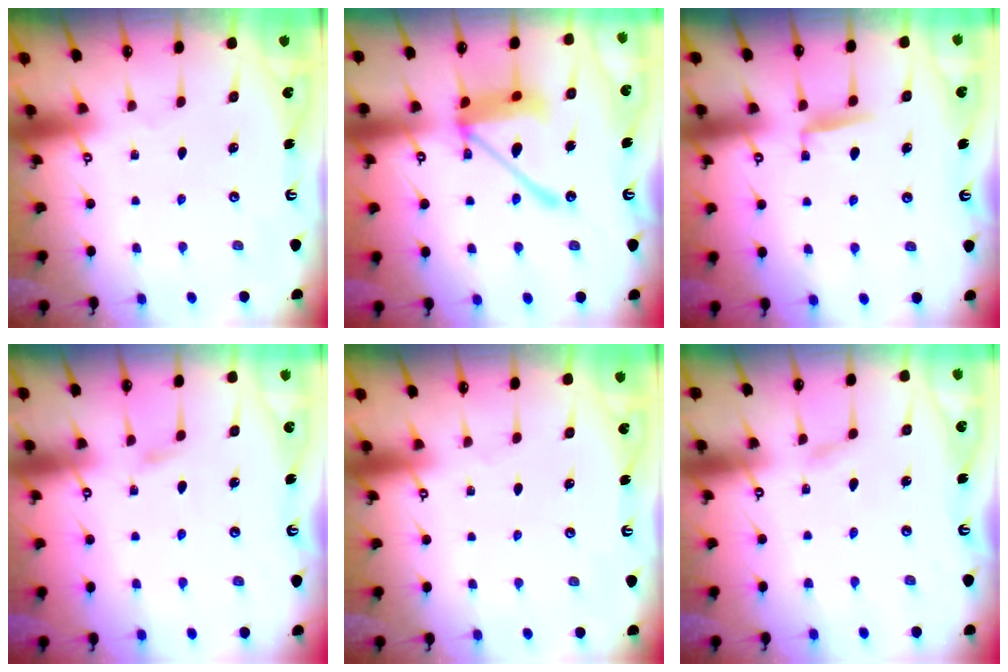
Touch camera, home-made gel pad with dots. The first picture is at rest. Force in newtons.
{"total": 15.7, "press": 15.7, "slide": 1.2}
{"total": 5.6, "press": 5.5, "slide": 0.7}
{"total": 4.3, "press": 4.2, "slide": 0.4}
{"total": 0.0}
{"total": 2.5, "press": 2.5, "slide": 0.3}